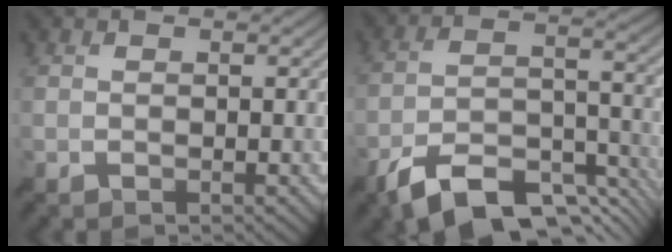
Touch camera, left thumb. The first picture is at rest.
{"total": 12.0, "force": [-8.4, 4.4, 7.3], "torque": [-0.130, 0.002, -0.164]}